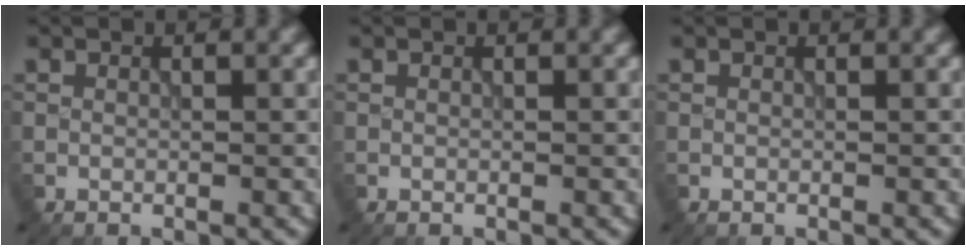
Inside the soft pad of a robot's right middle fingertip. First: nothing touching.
{"total": 0.0}
{"total": 0.0}